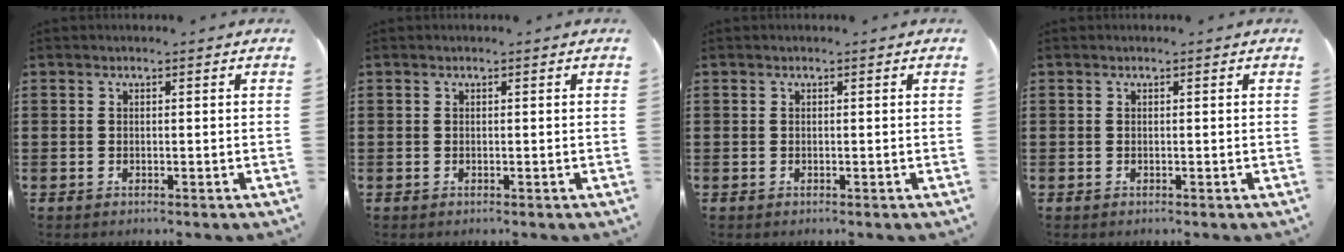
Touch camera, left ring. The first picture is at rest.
{"total": 0.0}
{"total": 0.0}
{"total": 0.0}